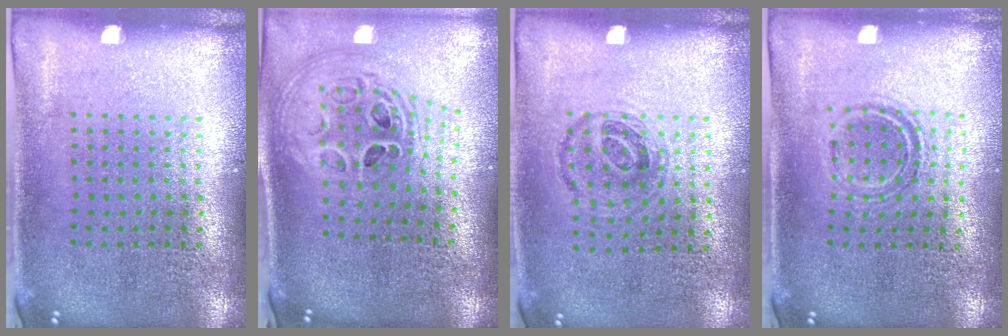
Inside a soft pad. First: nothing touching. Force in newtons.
{"total": 1.7, "press": 1.5, "slide": 0.9}
{"total": 0.9, "press": 0.8, "slide": 0.5}
{"total": 1.0, "press": 1.0, "slide": 0.3}